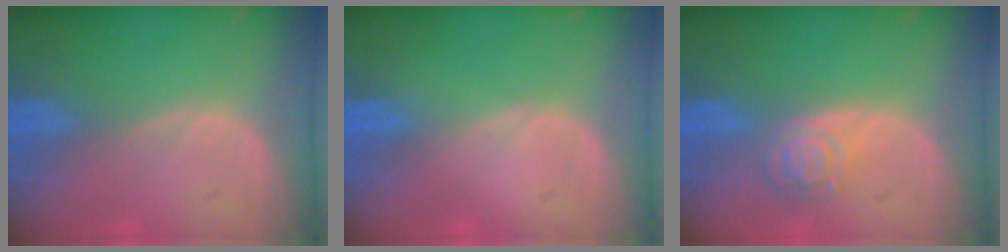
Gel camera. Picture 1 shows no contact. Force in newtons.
{"total": 0.0}
{"total": 5.2, "press": 4.6, "slide": 2.4}